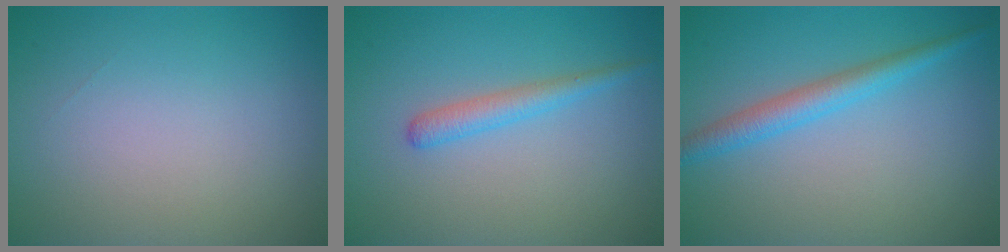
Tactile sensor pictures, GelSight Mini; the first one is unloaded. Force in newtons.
{"total": 1.9, "press": 1.9, "slide": 0.1}
{"total": 2.7, "press": 2.7, "slide": 0.2}